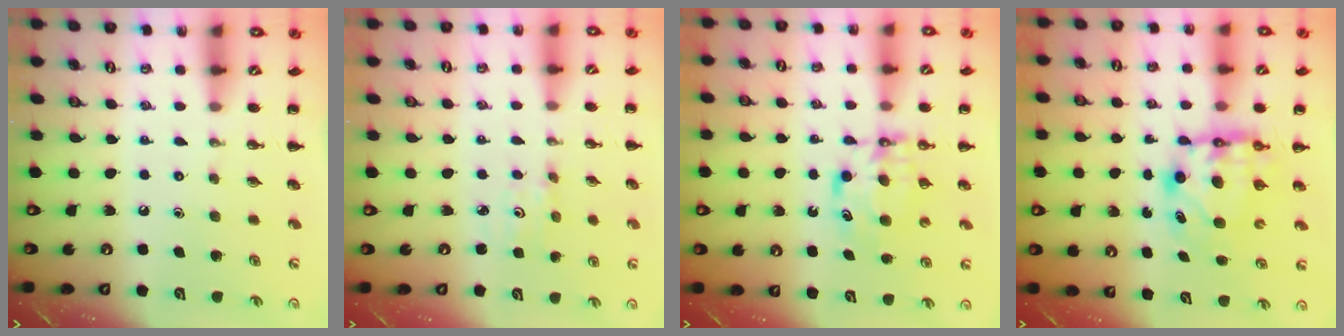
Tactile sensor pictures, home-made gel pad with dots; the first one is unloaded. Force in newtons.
{"total": 1.2, "press": 1.1, "slide": 0.4}
{"total": 7.6, "press": 7.5, "slide": 0.8}
{"total": 6.6, "press": 6.4, "slide": 1.3}